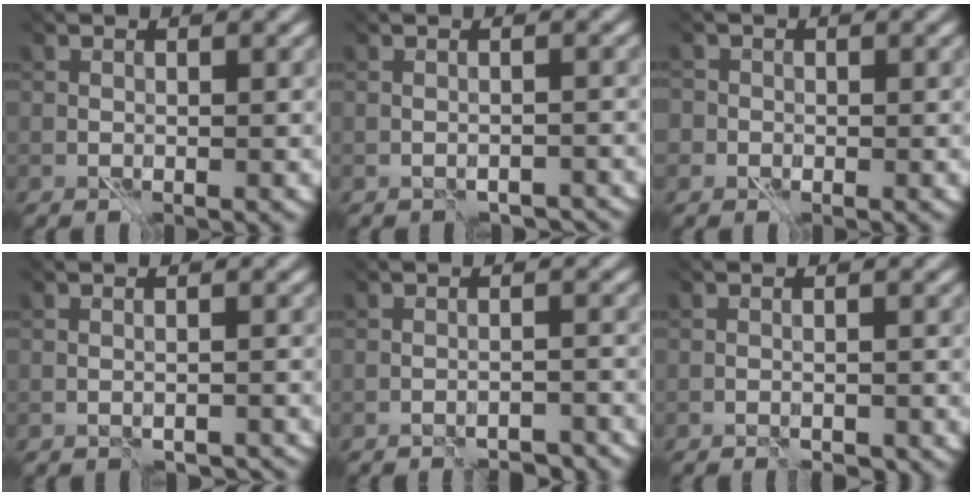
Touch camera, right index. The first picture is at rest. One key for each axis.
{"total": 1.6, "fx": -1.4, "fy": 0.6, "fz": -0.4, "tx": 0.030, "ty": 0.002, "tz": -0.013}
{"total": 2.9, "fx": 0.3, "fy": 2.6, "fz": 1.1, "tx": -0.017, "ty": 0.021, "tz": -0.021}
{"total": 0.9, "fx": -0.7, "fy": 0.1, "fz": -0.5, "tx": 0.022, "ty": 0.002, "tz": -0.010}
{"total": 3.5, "fx": -3.5, "fy": -0.2, "fz": 0.2, "tx": 0.008, "ty": 0.016, "tz": -0.034}
{"total": 1.1, "fx": -1.1, "fy": -0.1, "fz": 0.1, "tx": 0.005, "ty": -0.002, "tz": -0.012}